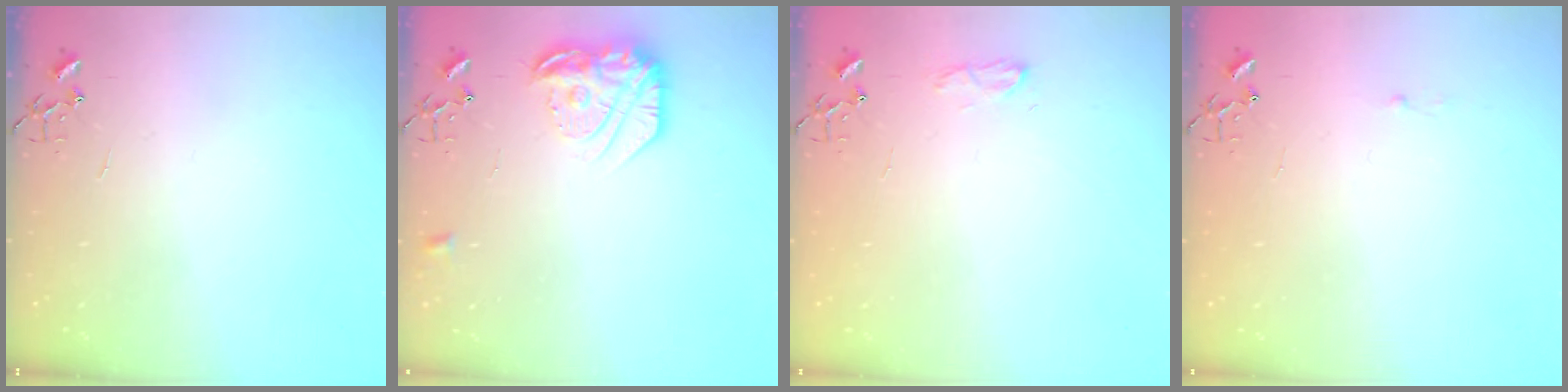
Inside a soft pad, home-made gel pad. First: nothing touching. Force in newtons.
{"total": 18.3, "press": 18.2, "slide": 1.3}
{"total": 7.9, "press": 7.8, "slide": 0.9}
{"total": 1.8, "press": 1.8, "slide": 0.2}